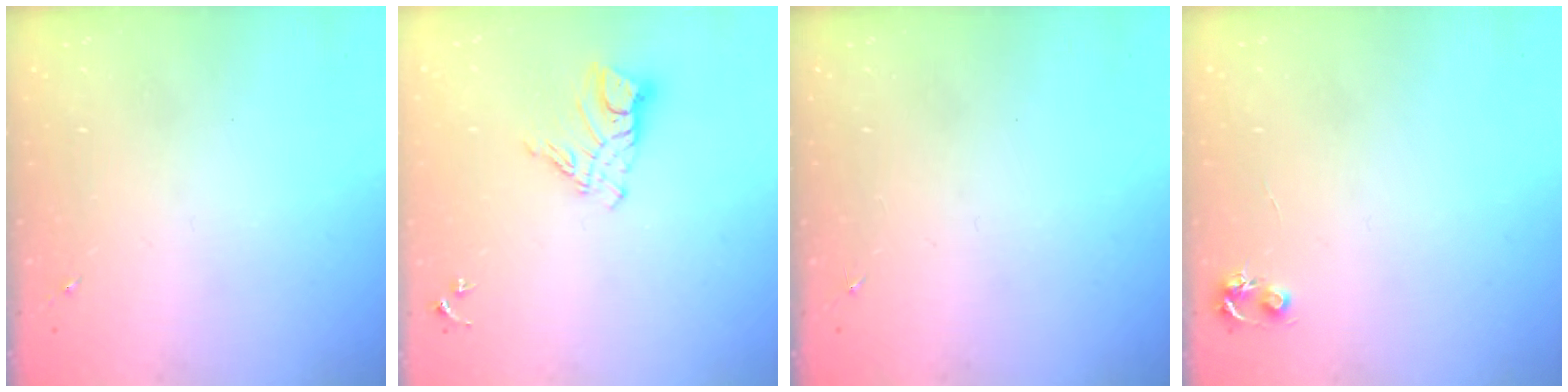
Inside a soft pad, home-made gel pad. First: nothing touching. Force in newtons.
{"total": 9.9, "press": 9.9, "slide": 0.8}
{"total": 0.0}
{"total": 4.7, "press": 4.7, "slide": 0.6}